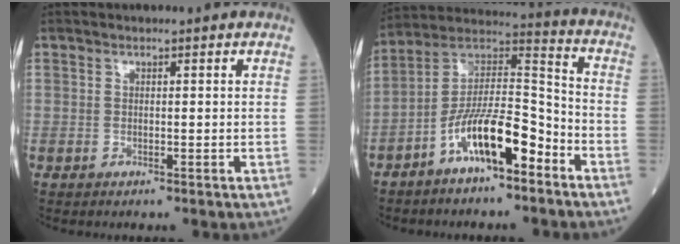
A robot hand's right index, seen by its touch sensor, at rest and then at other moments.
{"total": 12.7, "force": [-7.0, 3.2, 10.1], "torque": [-0.191, 0.019, -0.126]}